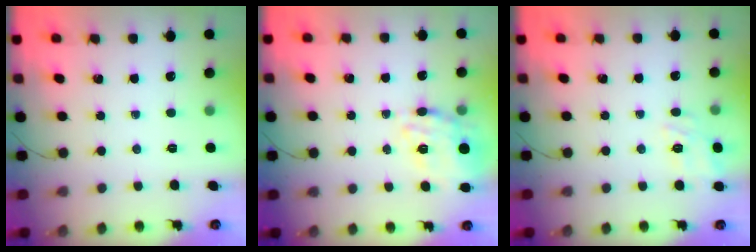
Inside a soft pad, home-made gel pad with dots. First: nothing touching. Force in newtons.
{"total": 15.9, "press": 15.5, "slide": 3.3}
{"total": 11.5, "press": 11.5, "slide": 0.7}